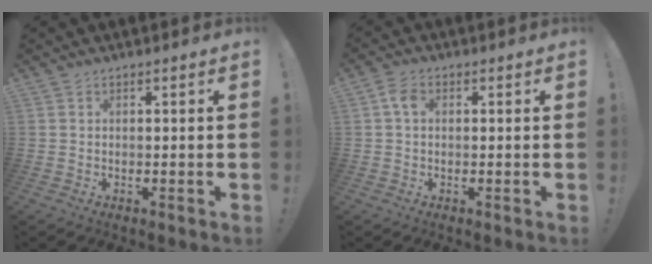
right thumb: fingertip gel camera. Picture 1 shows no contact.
{"total": 3.6, "force": [0.6, 2.3, 2.7], "torque": [-0.058, 0.013, 0.013]}